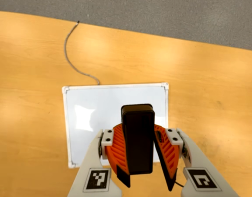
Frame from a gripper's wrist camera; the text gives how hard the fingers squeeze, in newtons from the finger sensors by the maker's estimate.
{"total": 8.6, "left": 9.3, "right": 7.9}